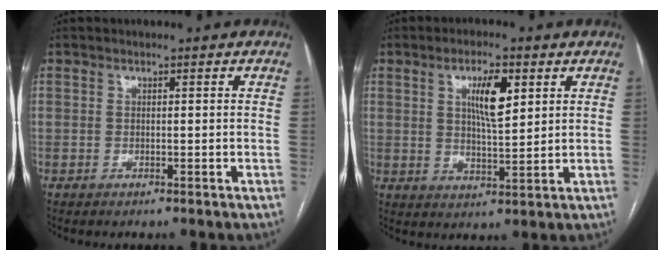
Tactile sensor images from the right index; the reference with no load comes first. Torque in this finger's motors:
{"motor_torque": [0.26, 0.14, 0.17, 0.10]}